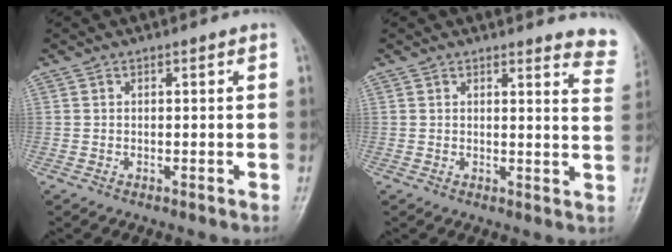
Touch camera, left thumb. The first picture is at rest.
{"total": 8.2, "force": [8.0, 1.4, 1.3], "torque": [0.025, -0.071, 0.055]}